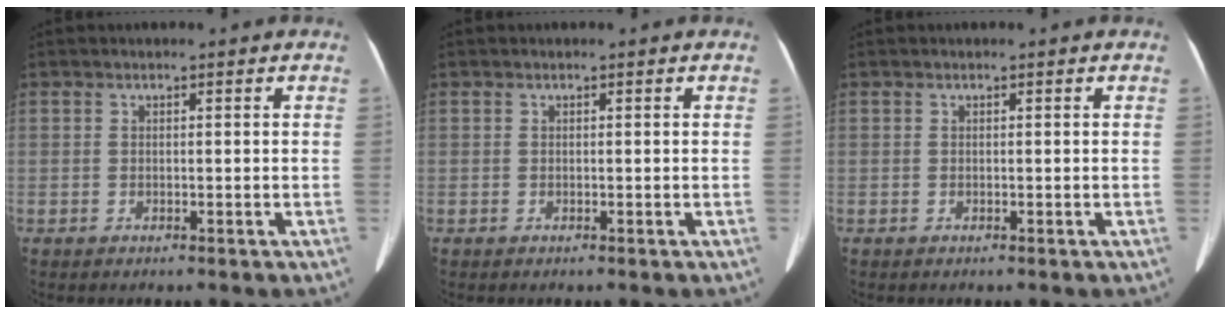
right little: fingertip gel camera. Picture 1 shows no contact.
{"total": 0.0}
{"total": 0.0}